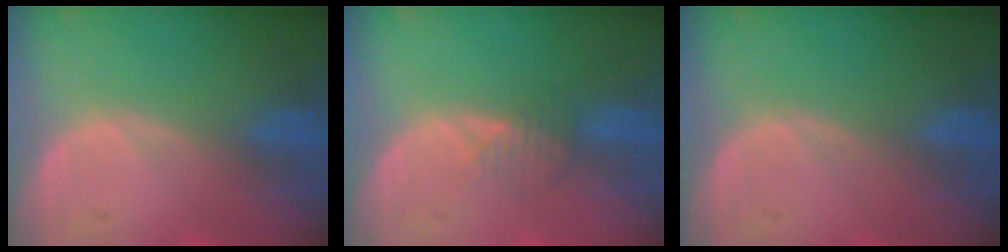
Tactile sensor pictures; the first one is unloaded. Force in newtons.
{"total": 2.1, "press": 2.1, "slide": 0.2}
{"total": 0.0}